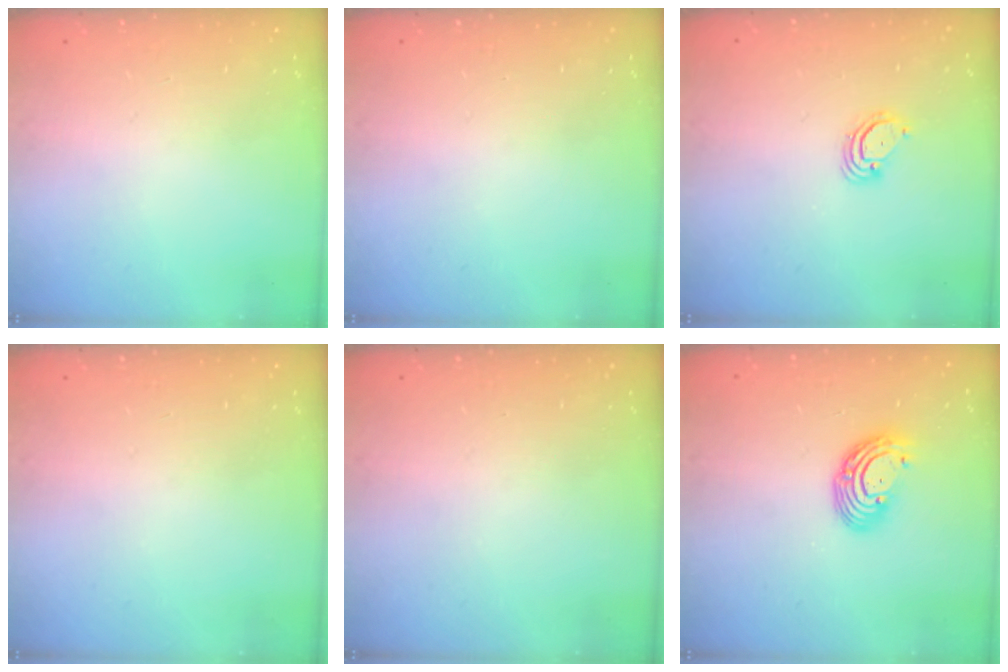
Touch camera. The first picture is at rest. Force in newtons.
{"total": 0.0}
{"total": 3.2, "press": 3.2, "slide": 0.2}
{"total": 0.0}
{"total": 0.0}
{"total": 8.1, "press": 8.0, "slide": 1.5}